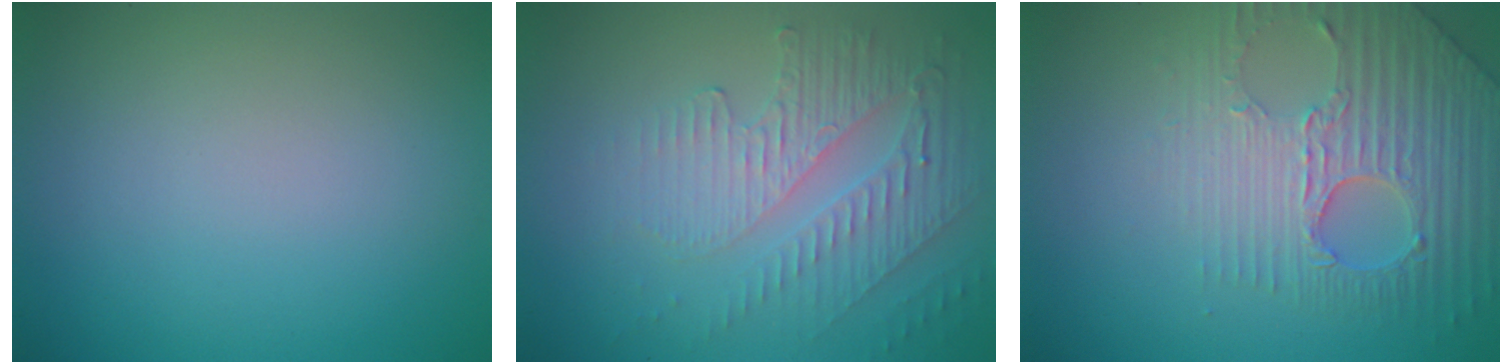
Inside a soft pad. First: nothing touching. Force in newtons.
{"total": 5.8, "press": 3.4, "slide": 4.7}
{"total": 4.2, "press": 4.1, "slide": 1.1}